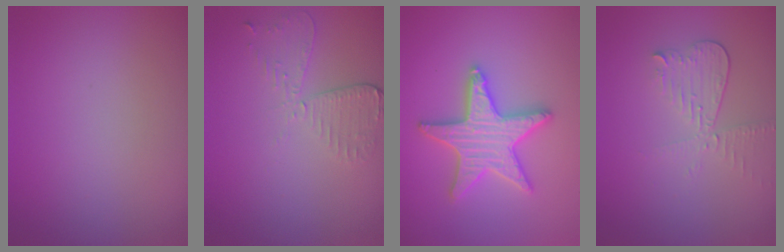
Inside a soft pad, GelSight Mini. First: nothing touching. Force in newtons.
{"total": 2.7, "press": 2.4, "slide": 1.2}
{"total": 4.9, "press": 4.9, "slide": 0.9}
{"total": 3.0, "press": 2.6, "slide": 1.5}